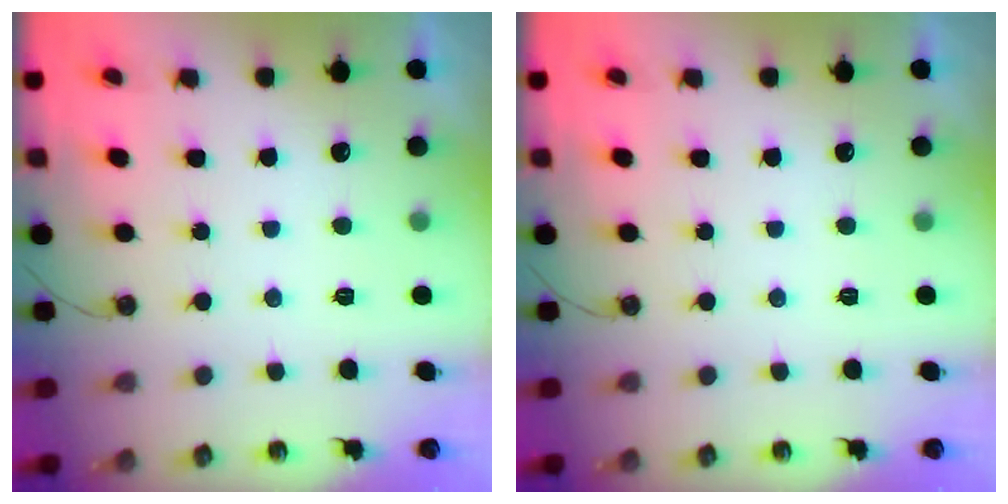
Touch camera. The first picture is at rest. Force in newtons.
{"total": 0.0}